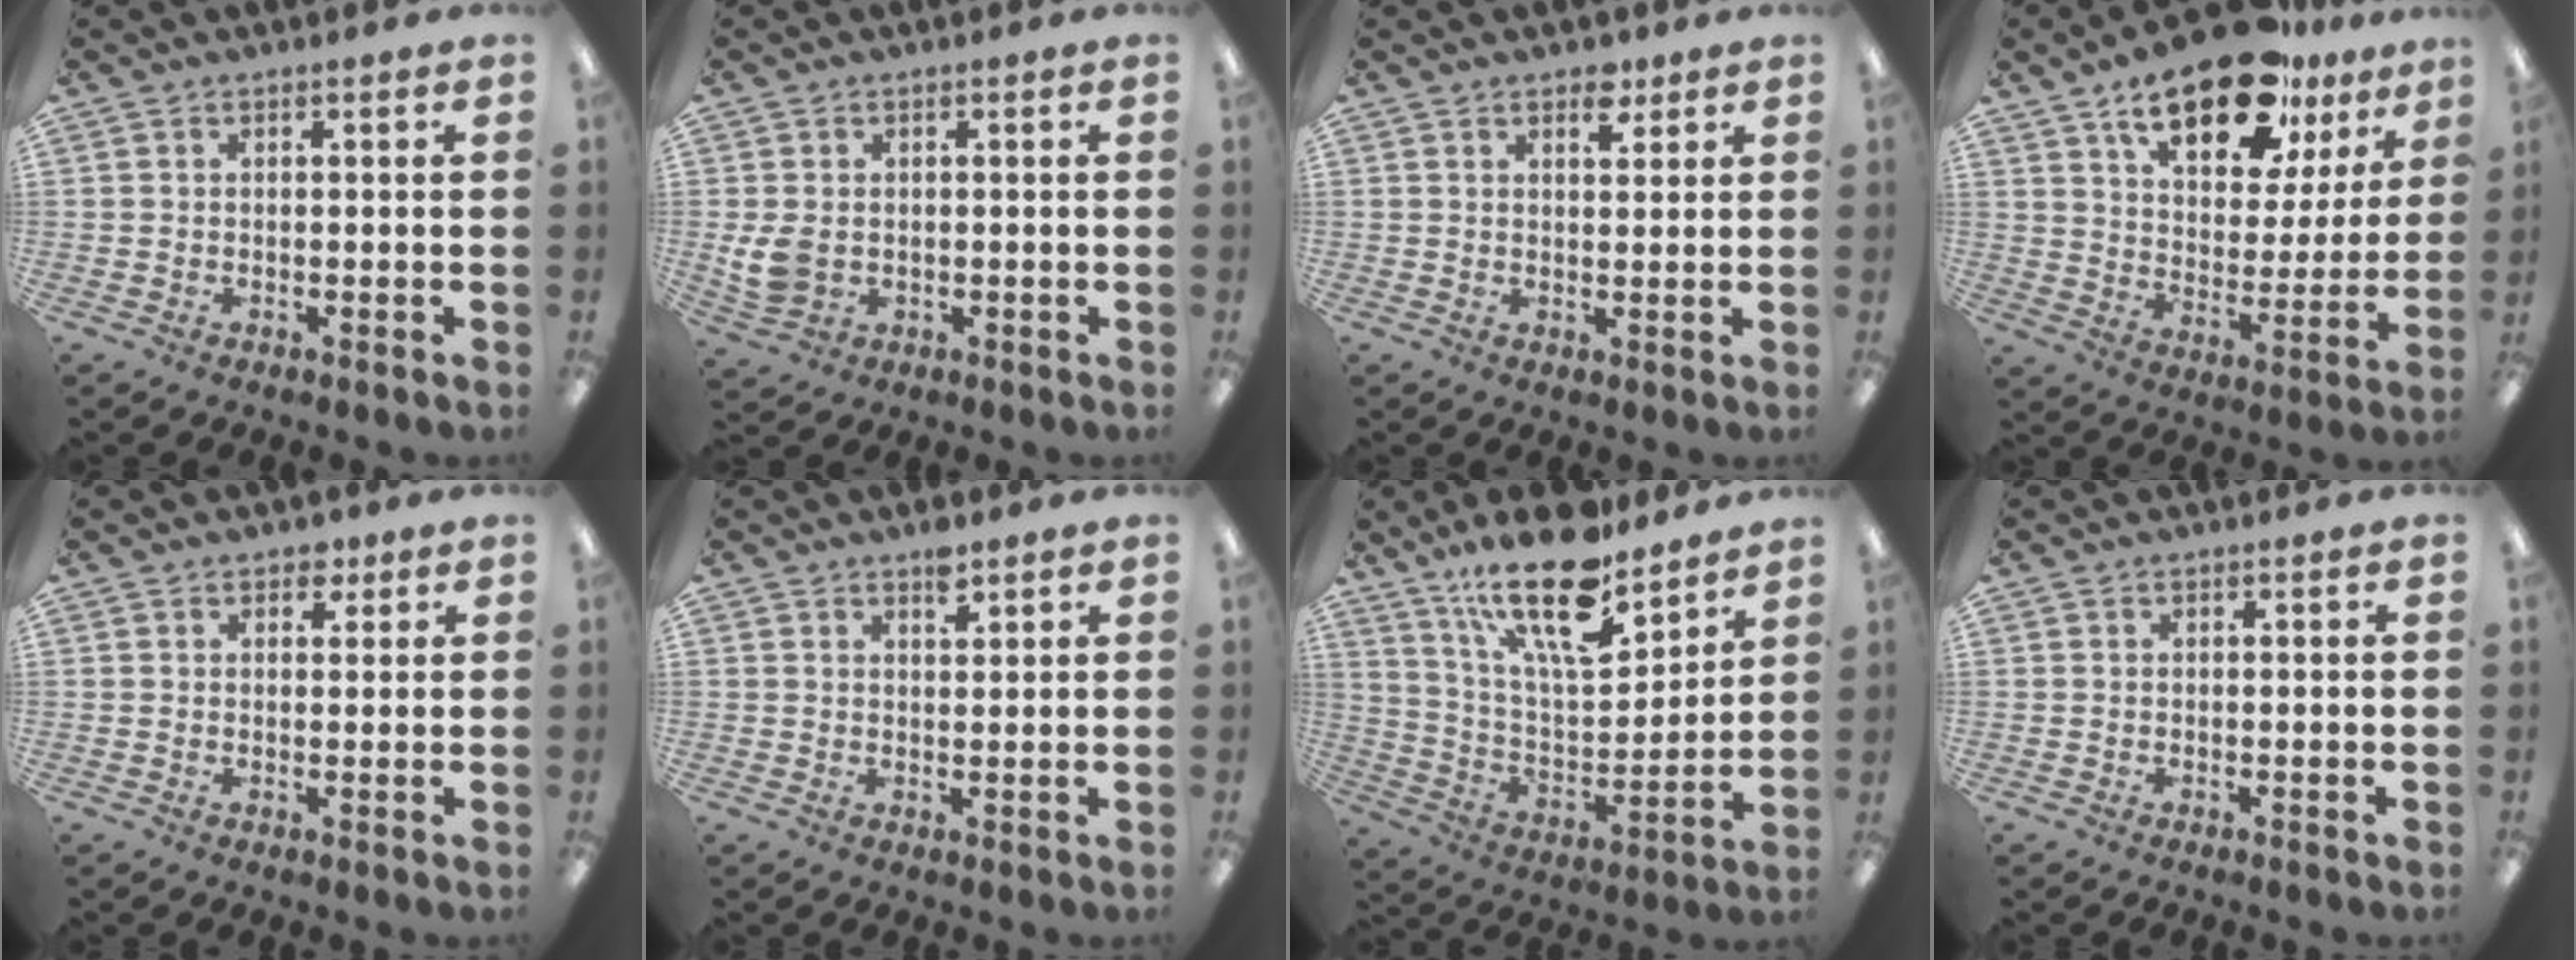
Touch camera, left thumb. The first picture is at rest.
{"total": 5.5, "force": [0.1, 4.3, 3.5], "torque": [-0.075, -0.002, 0.002]}
{"total": 4.1, "force": [2.8, 2.0, 2.2], "torque": [-0.008, -0.014, 0.042]}
{"total": 20.4, "force": [13.9, 8.8, 12.1], "torque": [-0.190, -0.070, 0.233]}
{"total": 3.1, "force": [1.8, 1.9, 1.6], "torque": [-0.010, -0.005, 0.028]}
{"total": 3.3, "force": [2.5, 1.3, 1.7], "torque": [-0.013, -0.015, 0.040]}
{"total": 21.9, "force": [15.7, 7.5, 13.3], "torque": [-0.222, -0.095, 0.267]}
{"total": 0.0}